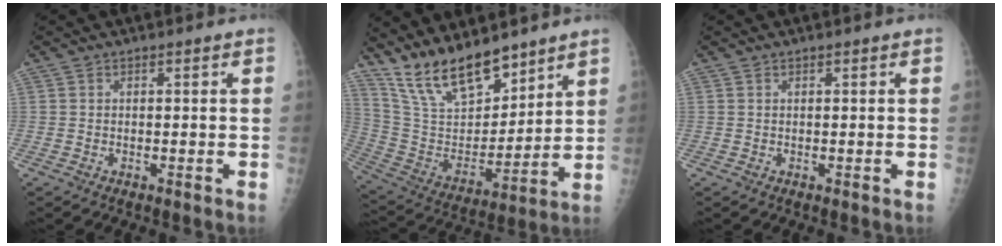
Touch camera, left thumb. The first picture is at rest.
{"total": 16.4, "force": [13.3, 6.1, 7.6], "torque": [-0.102, -0.073, 0.258]}
{"total": 0.0}